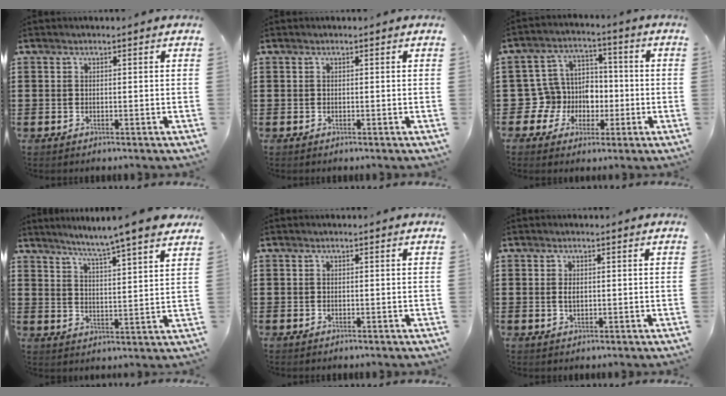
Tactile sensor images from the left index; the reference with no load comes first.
{"total": 0.0}
{"total": 8.8, "force": [-0.6, 8.4, 2.7], "torque": [-0.102, 0.000, -0.007]}
{"total": 5.6, "force": [5.1, -1.1, 2.2], "torque": [-0.066, -0.035, 0.082]}
{"total": 0.0}
{"total": 1.5, "force": [0.3, 0.7, 1.3], "torque": [-0.029, 0.003, 0.004]}